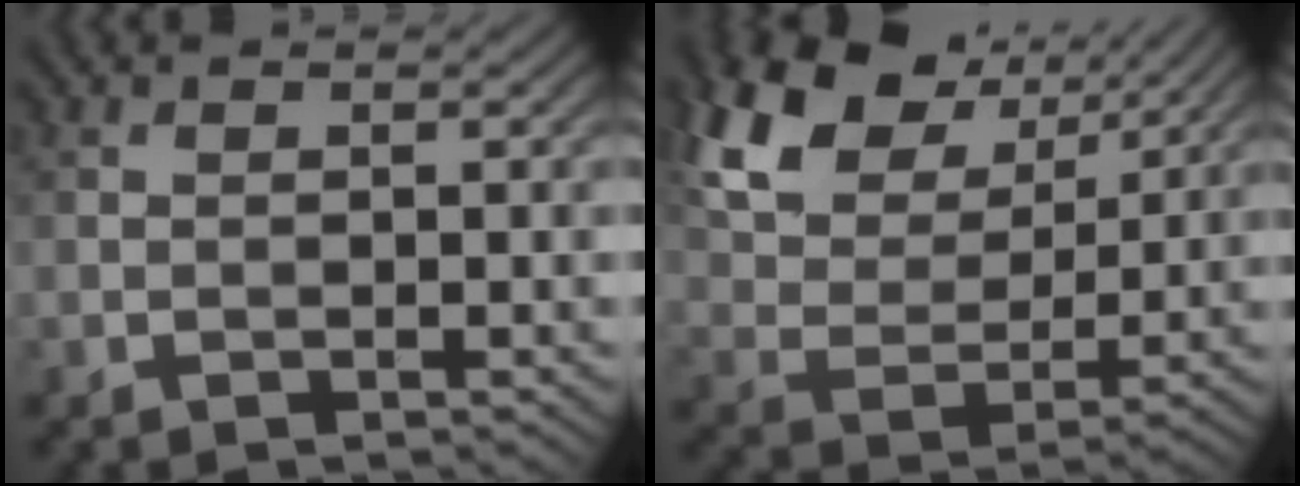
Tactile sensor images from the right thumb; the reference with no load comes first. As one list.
[{"total": 15.2, "force": [8.8, 8.9, 8.6], "torque": [-0.220, 0.022, 0.151]}]